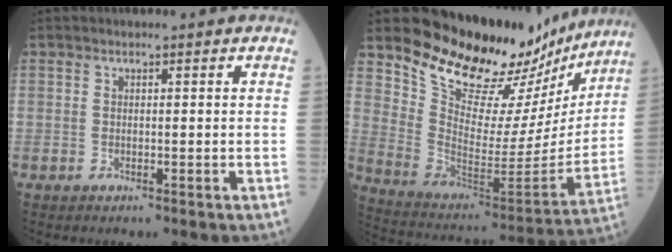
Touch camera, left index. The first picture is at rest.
{"total": 21.0, "force": [18.4, 7.6, 6.7], "torque": [-0.093, -0.050, 0.269]}